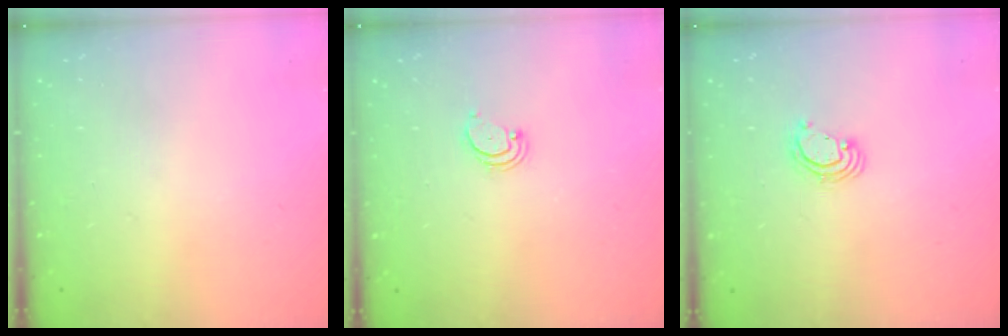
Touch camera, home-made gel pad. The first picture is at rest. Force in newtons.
{"total": 2.6, "press": 2.5, "slide": 0.5}
{"total": 2.6, "press": 2.6, "slide": 0.1}